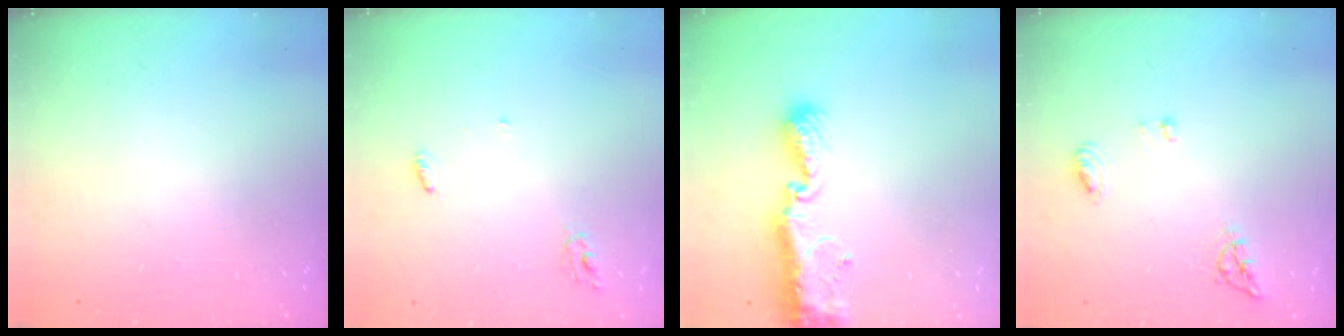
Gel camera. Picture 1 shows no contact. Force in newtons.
{"total": 4.1, "press": 4.1, "slide": 0.2}
{"total": 12.1, "press": 12.0, "slide": 0.9}
{"total": 6.6, "press": 6.5, "slide": 0.6}